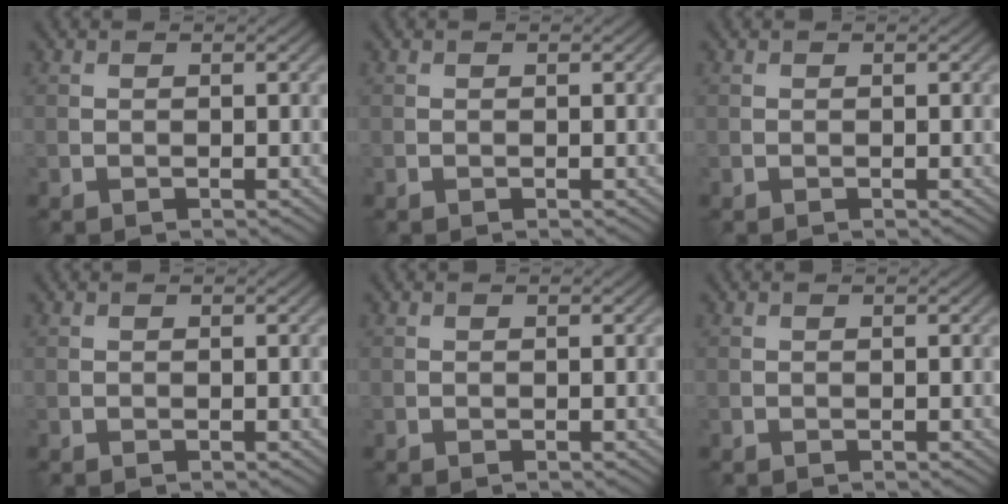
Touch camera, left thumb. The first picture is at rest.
{"total": 0.0}
{"total": 0.0}
{"total": 0.0}
{"total": 0.0}
{"total": 0.0}